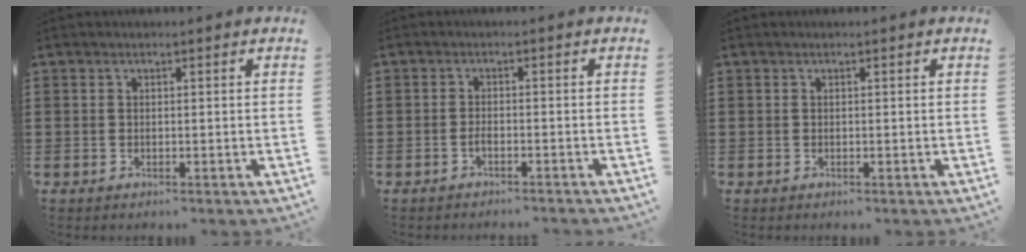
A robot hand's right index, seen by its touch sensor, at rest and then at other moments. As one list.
[{"total": 1.4, "force": [-1.1, 0.2, 0.8], "torque": [-0.017, -0.004, -0.020]}, {"total": 0.0}]